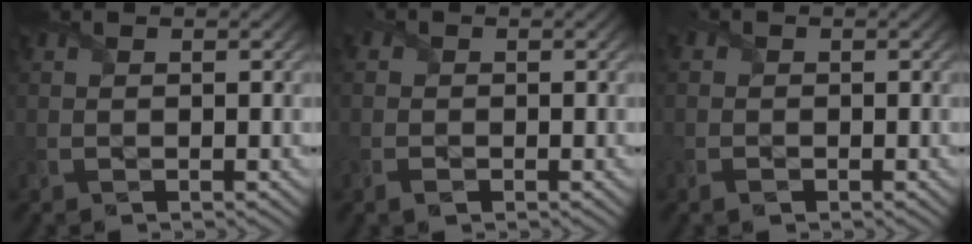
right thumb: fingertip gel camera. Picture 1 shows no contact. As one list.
[{"total": 1.5, "force": [-0.7, 1.2, 0.6], "torque": [-0.020, -0.003, -0.021]}, {"total": 1.3, "force": [-0.7, 1.0, 0.3], "torque": [-0.011, -0.003, -0.020]}]